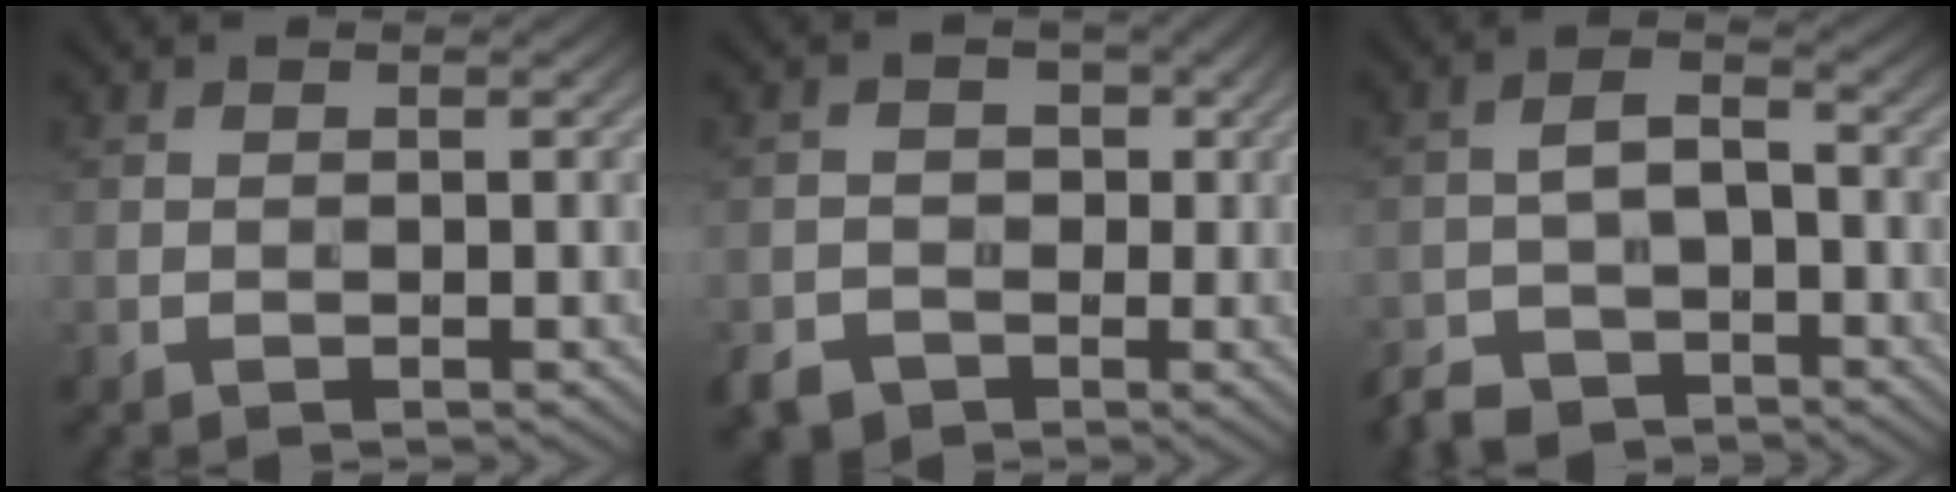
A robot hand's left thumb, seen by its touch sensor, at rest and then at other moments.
{"total": 5.0, "force": [-1.8, 4.4, 1.3], "torque": [-0.022, -0.003, -0.043]}
{"total": 5.7, "force": [-4.1, 3.0, 2.5], "torque": [-0.046, 0.000, -0.087]}